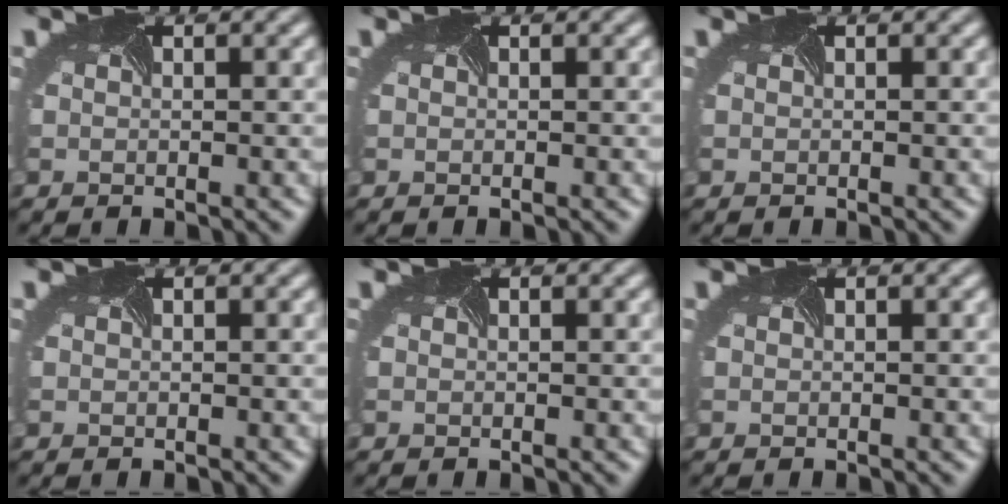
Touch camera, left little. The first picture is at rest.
{"total": 0.0}
{"total": 0.0}
{"total": 0.0}
{"total": 0.0}
{"total": 0.0}